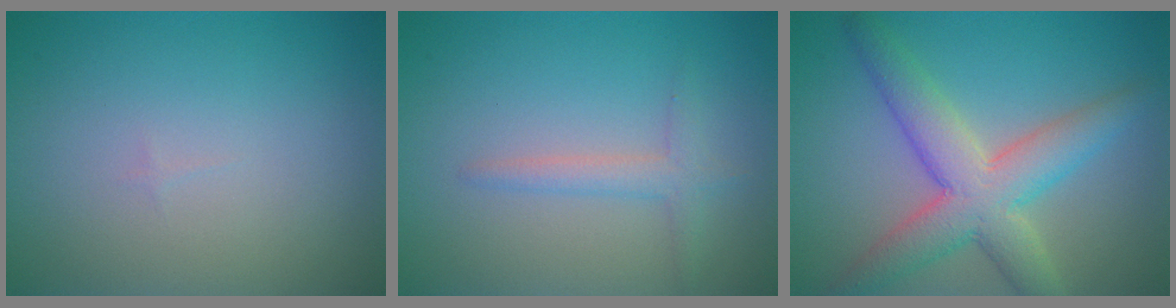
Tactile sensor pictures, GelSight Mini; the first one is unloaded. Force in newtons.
{"total": 1.7, "press": 1.7, "slide": 0.1}
{"total": 6.5, "press": 6.5, "slide": 0.3}